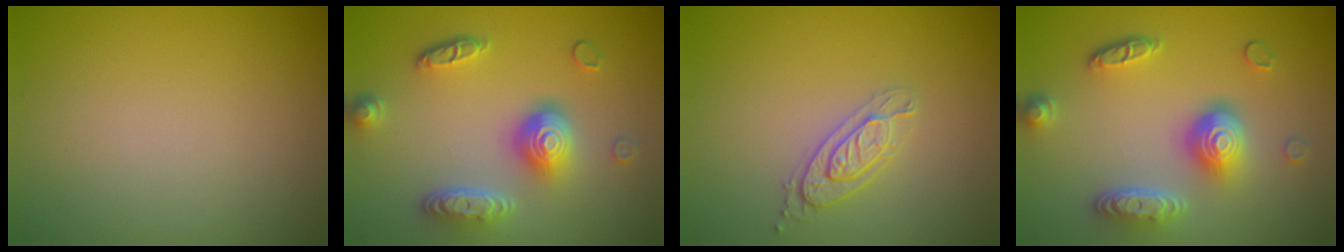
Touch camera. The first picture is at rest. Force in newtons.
{"total": 5.0, "press": 3.7, "slide": 3.3}
{"total": 2.0, "press": 1.9, "slide": 0.4}
{"total": 5.0, "press": 3.7, "slide": 3.3}